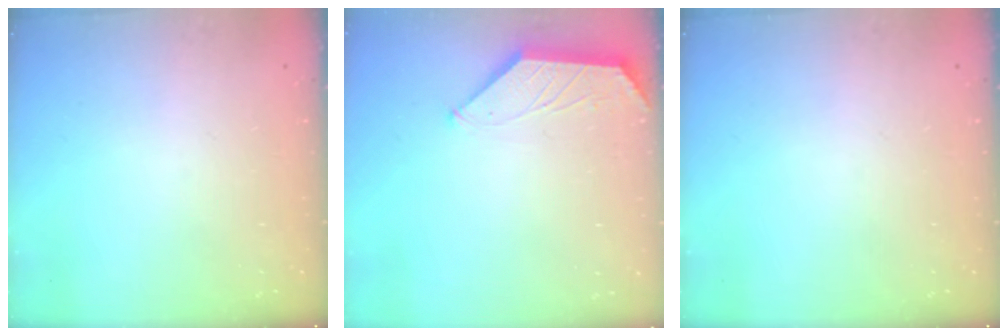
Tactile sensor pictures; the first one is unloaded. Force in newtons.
{"total": 1.3, "press": 1.2, "slide": 0.3}
{"total": 0.0}